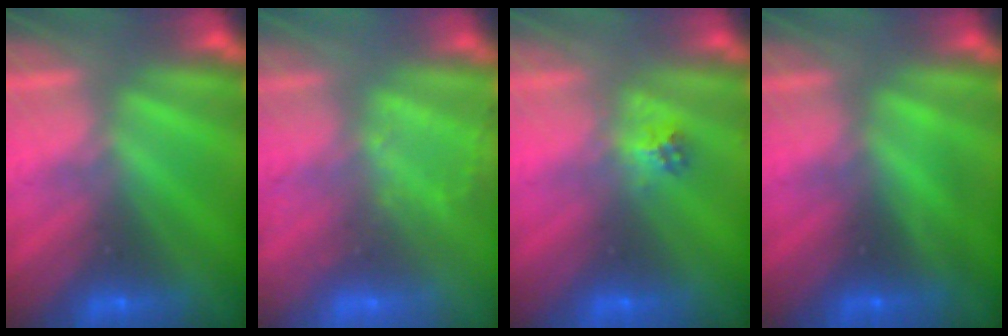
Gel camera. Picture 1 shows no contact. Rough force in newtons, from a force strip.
{"total": 2.8}
{"total": 2.1}
{"total": 1.6}